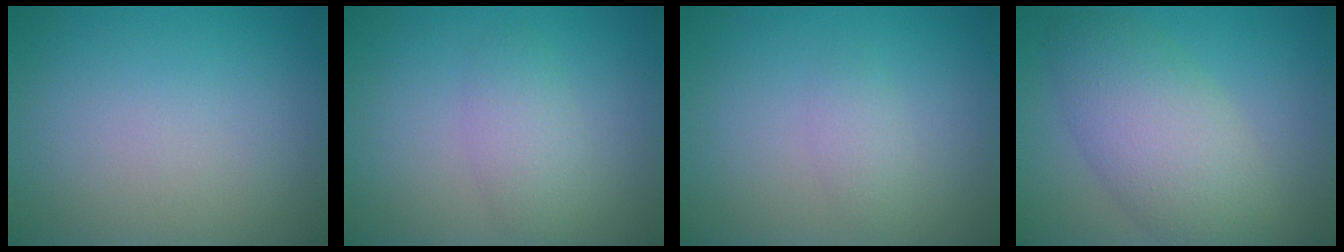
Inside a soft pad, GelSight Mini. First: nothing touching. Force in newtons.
{"total": 2.6, "press": 2.6, "slide": 0.2}
{"total": 1.4, "press": 1.4, "slide": 0.0}
{"total": 6.7, "press": 6.7, "slide": 0.1}